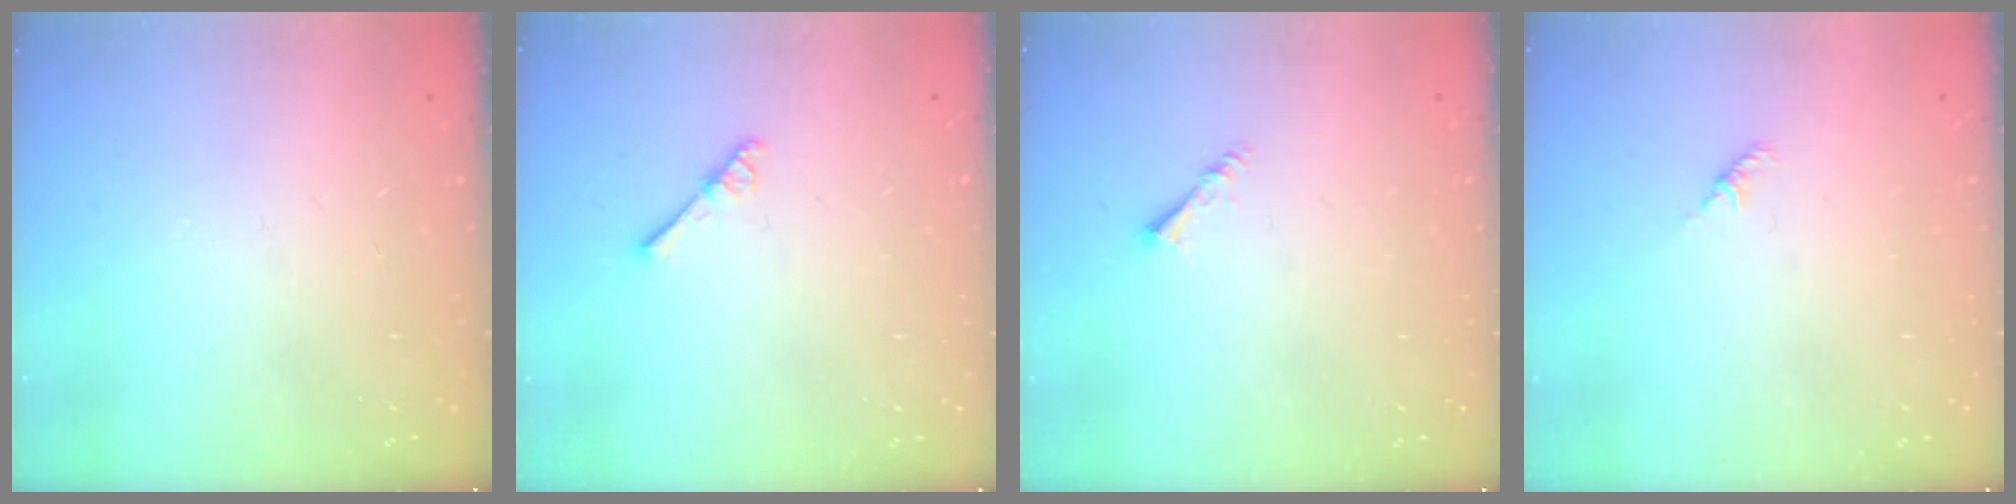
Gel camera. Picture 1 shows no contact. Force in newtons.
{"total": 2.6, "press": 2.6, "slide": 0.3}
{"total": 1.8, "press": 1.8, "slide": 0.1}
{"total": 1.8, "press": 1.7, "slide": 0.6}